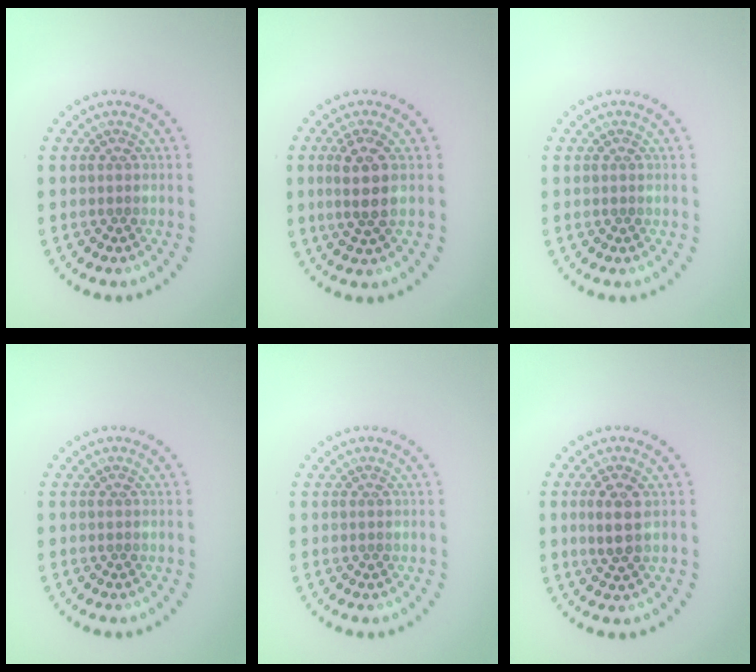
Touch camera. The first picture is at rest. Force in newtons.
{"total": 3.0, "press": 2.5, "slide": 1.6}
{"total": 0.0}
{"total": 0.0}
{"total": 0.0}
{"total": 2.6, "press": 2.5, "slide": 0.7}